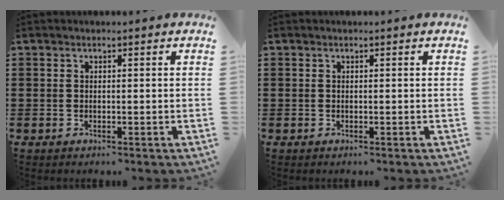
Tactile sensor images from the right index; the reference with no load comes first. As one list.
[{"total": 0.0}]